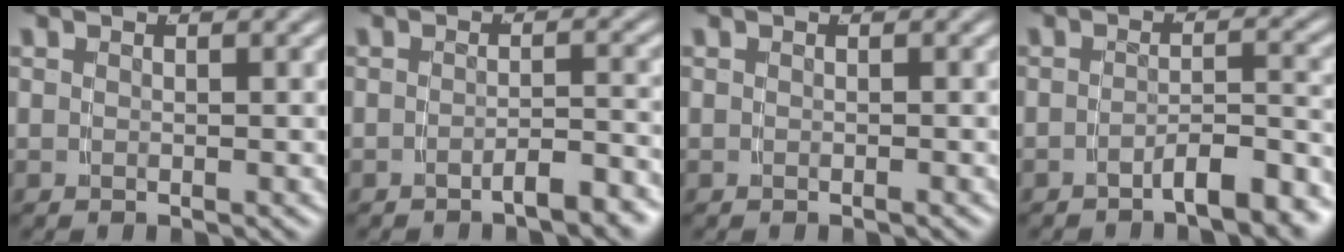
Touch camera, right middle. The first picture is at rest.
{"total": 2.8, "force": [-2.5, -0.1, 1.2], "torque": [-0.009, 0.005, -0.044]}
{"total": 0.0}
{"total": 4.3, "force": [-3.6, 0.3, 2.3], "torque": [-0.021, -0.001, -0.057]}